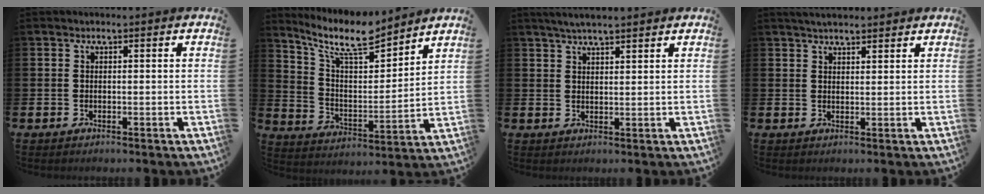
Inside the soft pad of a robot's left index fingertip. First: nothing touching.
{"total": 10.0, "force": [8.6, 2.5, 4.5], "torque": [-0.119, -0.047, 0.152]}
{"total": 3.6, "force": [3.2, 0.4, 1.5], "torque": [-0.035, -0.005, 0.058]}
{"total": 2.9, "force": [2.7, 0.6, 0.8], "torque": [-0.021, -0.005, 0.050]}